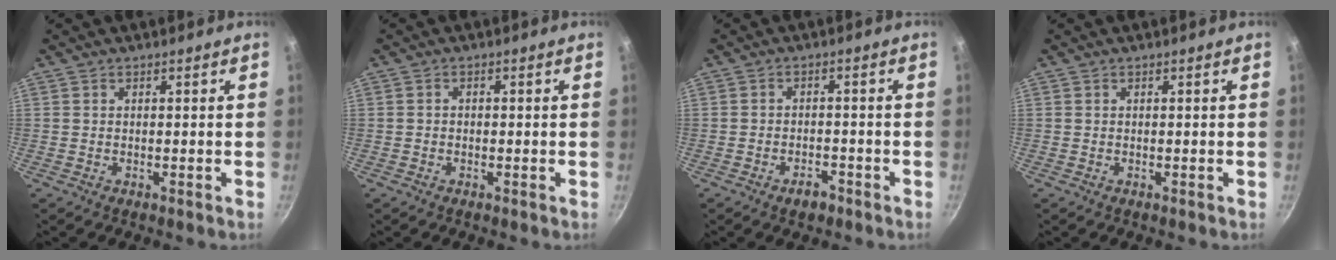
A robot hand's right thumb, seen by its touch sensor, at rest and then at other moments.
{"total": 0.8, "force": [-0.3, 0.6, 0.4], "torque": [-0.009, 0.005, -0.006]}
{"total": 3.3, "force": [-2.2, 1.8, 1.7], "torque": [-0.018, 0.021, -0.030]}
{"total": 0.0}